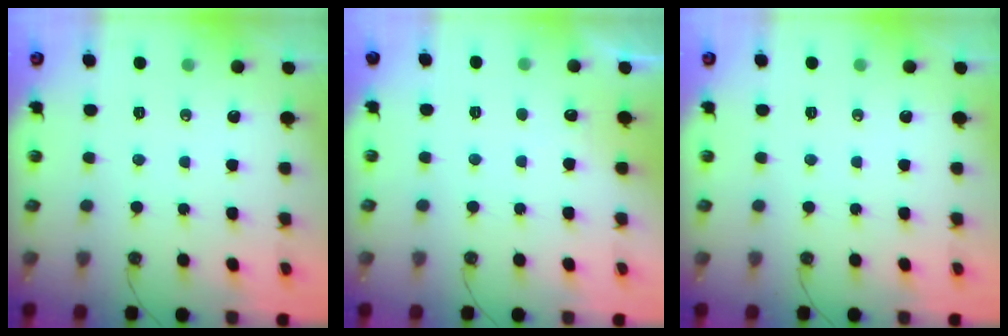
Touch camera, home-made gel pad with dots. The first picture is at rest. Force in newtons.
{"total": 2.7, "press": 2.5, "slide": 1.0}
{"total": 0.0}